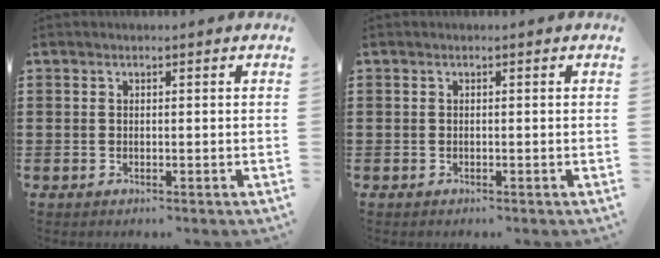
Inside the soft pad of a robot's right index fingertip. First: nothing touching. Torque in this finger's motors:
{"motor_torque": [-1.07, 1.07, 0.01, 0.01]}